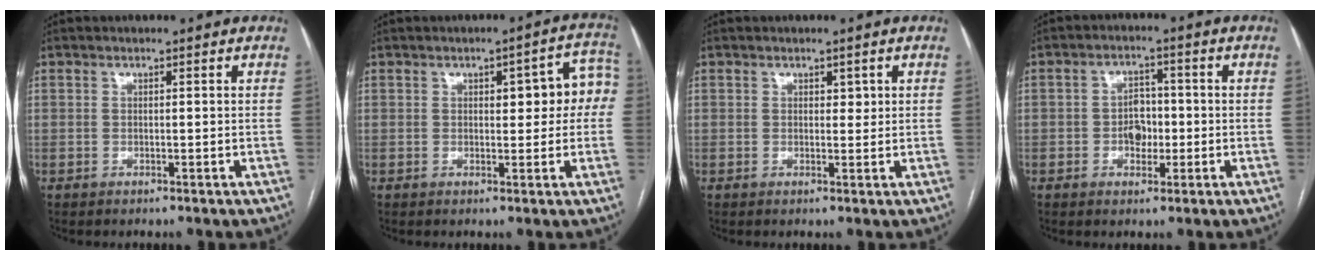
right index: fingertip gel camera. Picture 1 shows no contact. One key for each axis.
{"total": 7.3, "fx": 1.2, "fy": 2.8, "fz": 6.7, "tx": -0.068, "ty": 0.034, "tz": 0.013}
{"total": 1.4, "fx": 0.6, "fy": 0.9, "fz": 0.8, "tx": -0.009, "ty": -0.001, "tz": 0.009}
{"total": 4.2, "fx": -0.6, "fy": 3.0, "fz": 2.8, "tx": -0.043, "ty": 0.011, "tz": -0.007}